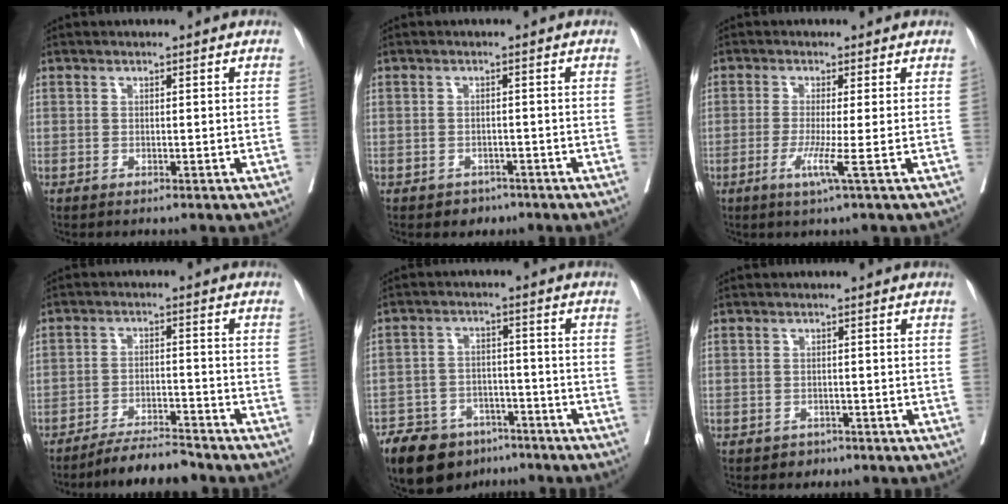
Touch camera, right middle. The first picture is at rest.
{"total": 2.3, "force": [-1.5, 1.6, 0.2], "torque": [-0.007, 0.006, -0.019]}
{"total": 3.7, "force": [-1.2, -1.1, 3.3], "torque": [-0.066, -0.010, -0.024]}
{"total": 6.6, "force": [-6.3, 0.1, 2.0], "torque": [-0.025, -0.010, -0.110]}
{"total": 11.6, "force": [-8.7, 6.4, 4.2], "torque": [-0.071, 0.005, -0.139]}
{"total": 1.5, "force": [-1.0, 1.0, 0.0], "torque": [-0.005, 0.003, -0.015]}